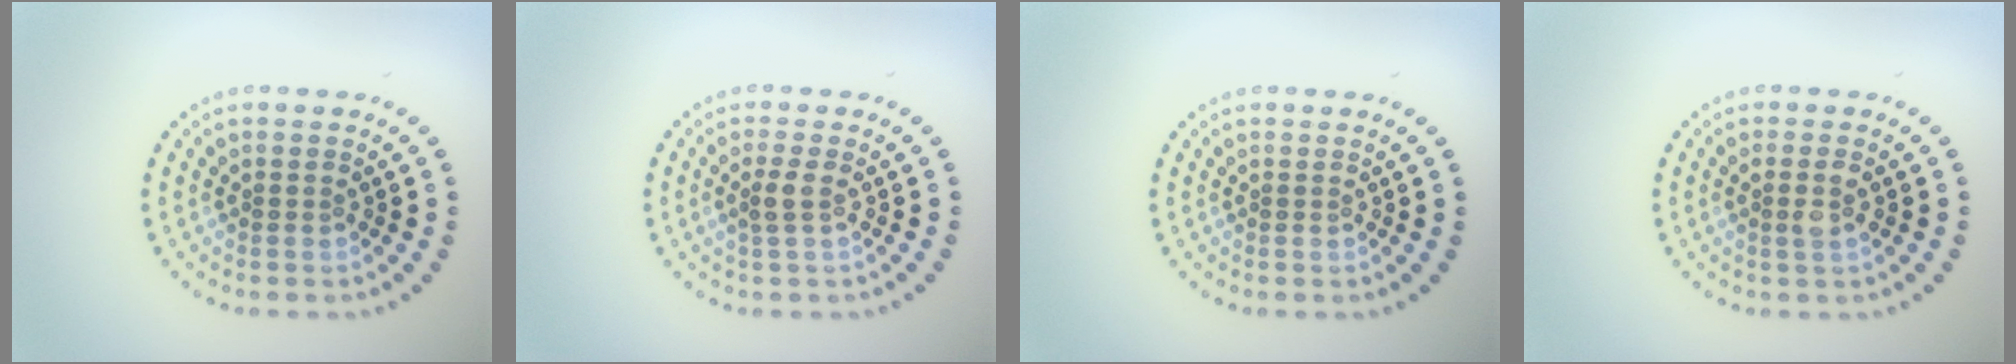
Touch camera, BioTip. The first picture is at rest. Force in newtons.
{"total": 1.5, "press": 1.2, "slide": 0.8}
{"total": 0.0}
{"total": 1.4, "press": 1.3, "slide": 0.6}